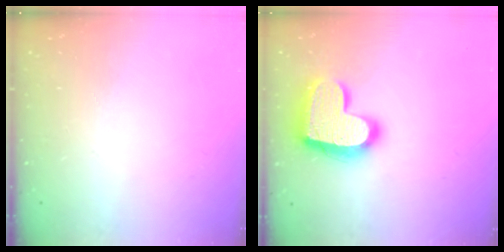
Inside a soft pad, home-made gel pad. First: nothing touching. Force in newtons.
{"total": 19.1, "press": 19.0, "slide": 1.3}